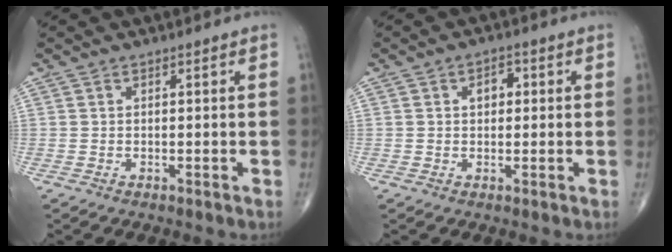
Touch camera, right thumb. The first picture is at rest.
{"total": 3.0, "force": [0.7, 2.1, 2.1], "torque": [-0.023, 0.007, 0.008]}